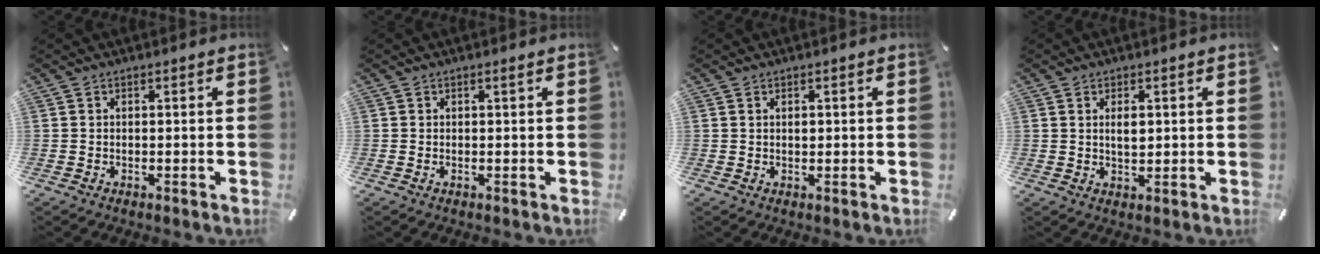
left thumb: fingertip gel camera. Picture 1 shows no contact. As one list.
[{"total": 0.8, "force": [0.3, 0.0, 0.7], "torque": [-0.005, -0.004, 0.003]}, {"total": 0.8, "force": [0.3, 0.4, 0.6], "torque": [-0.012, 0.002, 0.005]}, {"total": 3.1, "force": [0.9, 1.5, 2.5], "torque": [-0.038, -0.002, 0.010]}]